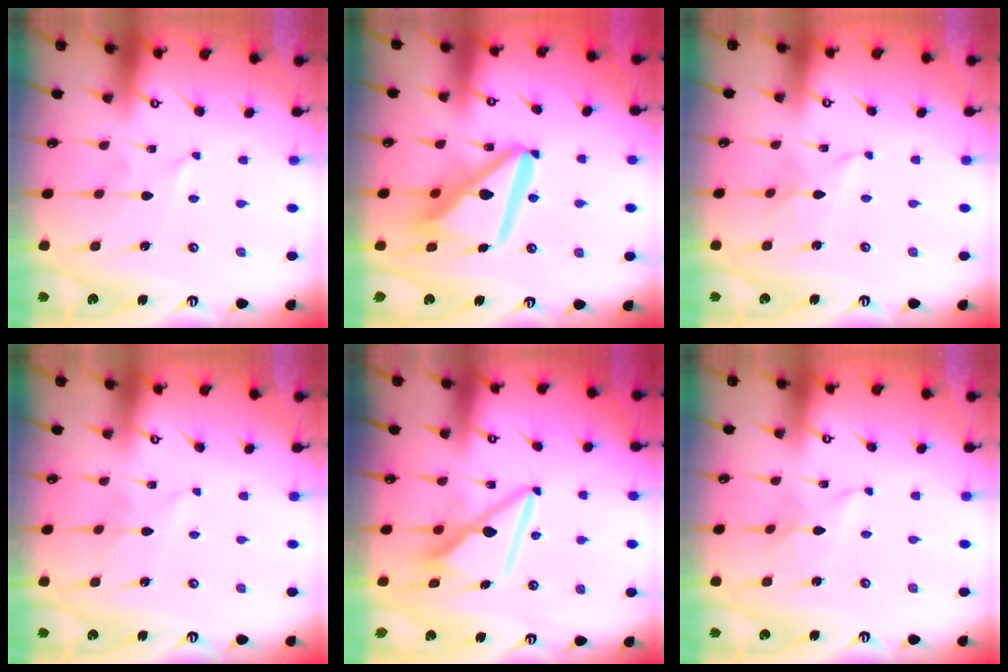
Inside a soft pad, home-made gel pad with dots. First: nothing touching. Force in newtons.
{"total": 16.8, "press": 16.6, "slide": 2.1}
{"total": 2.6, "press": 2.6, "slide": 0.3}
{"total": 2.3, "press": 2.3, "slide": 0.2}
{"total": 9.1, "press": 9.1, "slide": 0.8}
{"total": 2.6, "press": 2.6, "slide": 0.3}